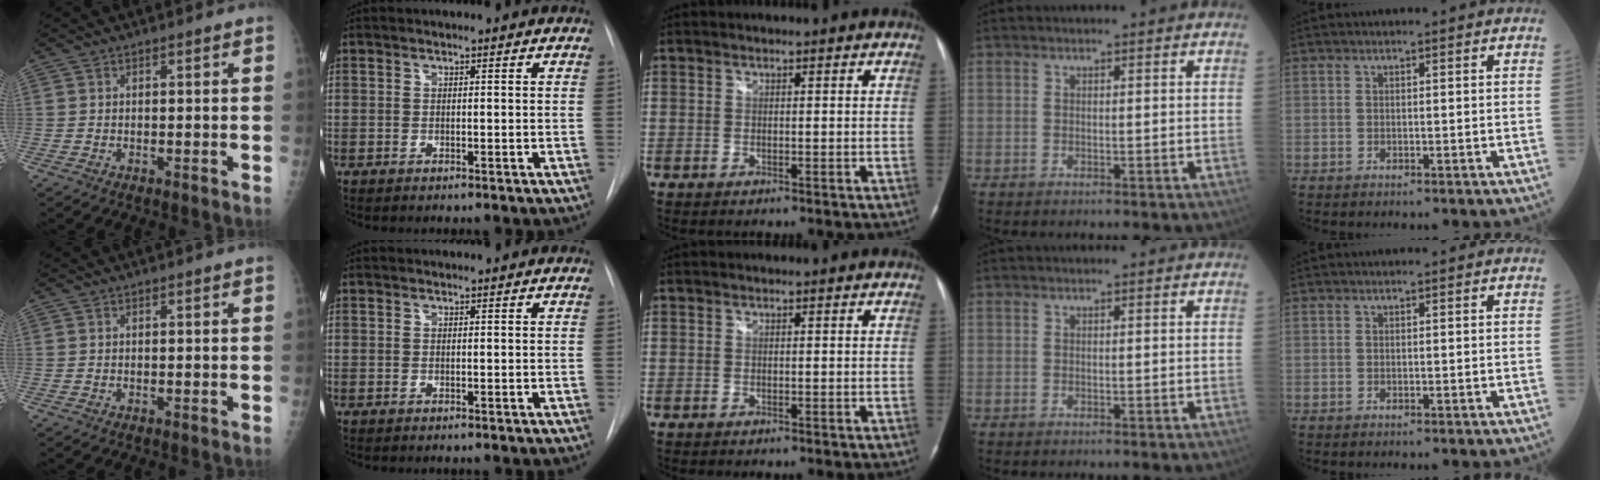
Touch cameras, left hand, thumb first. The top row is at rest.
{}